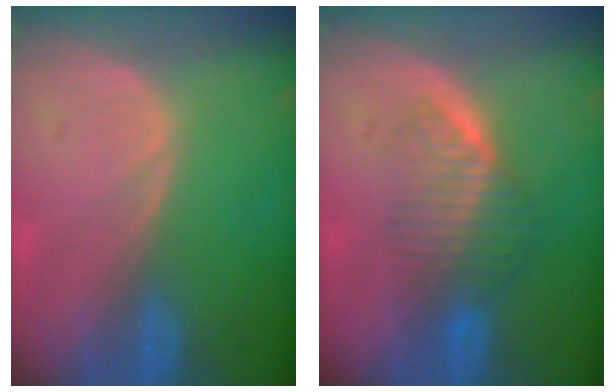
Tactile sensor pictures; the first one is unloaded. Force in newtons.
{"total": 6.4, "press": 5.8, "slide": 2.7}